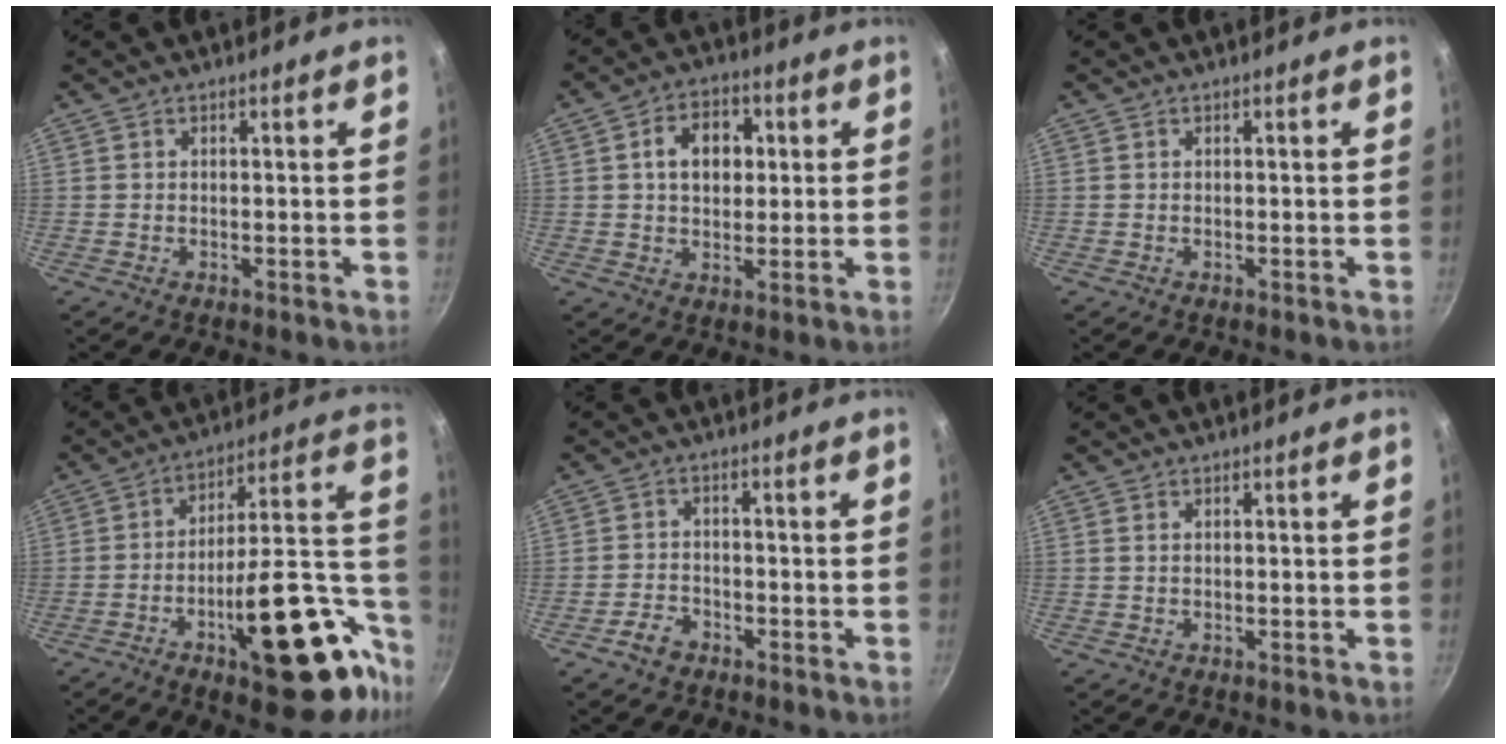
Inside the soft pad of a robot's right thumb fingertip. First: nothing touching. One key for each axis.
{"total": 8.7, "fx": 1.6, "fy": 6.2, "fz": 5.9, "tx": -0.066, "ty": 0.008, "tz": 0.019}
{"total": 0.0}
{"total": 27.8, "fx": -10.6, "fy": 11.4, "fz": 23.0, "tx": -0.263, "ty": 0.064, "tz": -0.150}
{"total": 3.9, "fx": -2.5, "fy": 2.5, "fz": 1.5, "tx": -0.022, "ty": 0.028, "tz": -0.043}
{"total": 0.5, "fx": 0.2, "fy": 0.3, "fz": 0.4, "tx": -0.009, "ty": 0.000, "tz": 0.003}